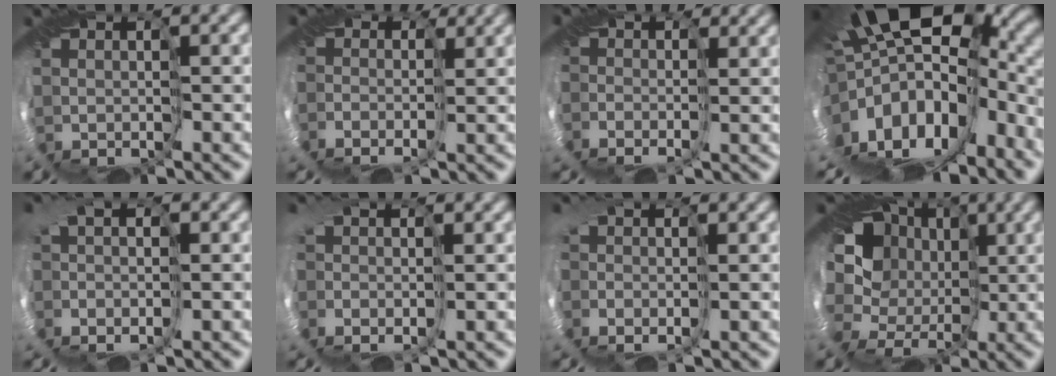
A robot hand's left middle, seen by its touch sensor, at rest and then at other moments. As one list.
[{"total": 4.6, "force": [1.3, 3.7, 2.4], "torque": [-0.028, 0.015, 0.012]}, {"total": 4.1, "force": [1.3, 3.4, 2.0], "torque": [-0.041, 0.009, 0.013]}, {"total": 17.4, "force": [-2.4, 9.4, 14.4], "torque": [-0.252, -0.057, -0.008]}, {"total": 4.0, "force": [-1.3, 2.4, 2.9], "torque": [-0.039, 0.006, -0.024]}, {"total": 2.5, "force": [-0.5, 1.6, 1.9], "torque": [-0.028, 0.003, -0.016]}, {"total": 3.1, "force": [-1.0, 2.2, 2.0], "torque": [-0.031, 0.002, -0.015]}, {"total": 15.6, "force": [-2.3, 13.6, 7.2], "torque": [-0.140, -0.006, -0.063]}]